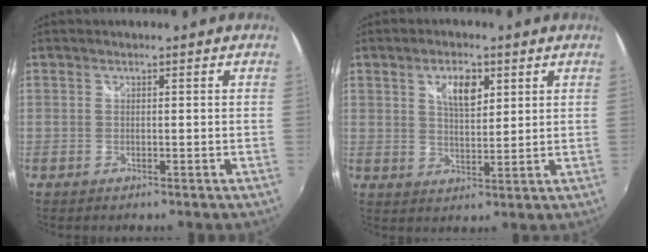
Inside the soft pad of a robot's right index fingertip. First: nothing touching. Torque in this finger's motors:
{"motor_torque": [0.24, 0.24, 0.26, 0.07]}